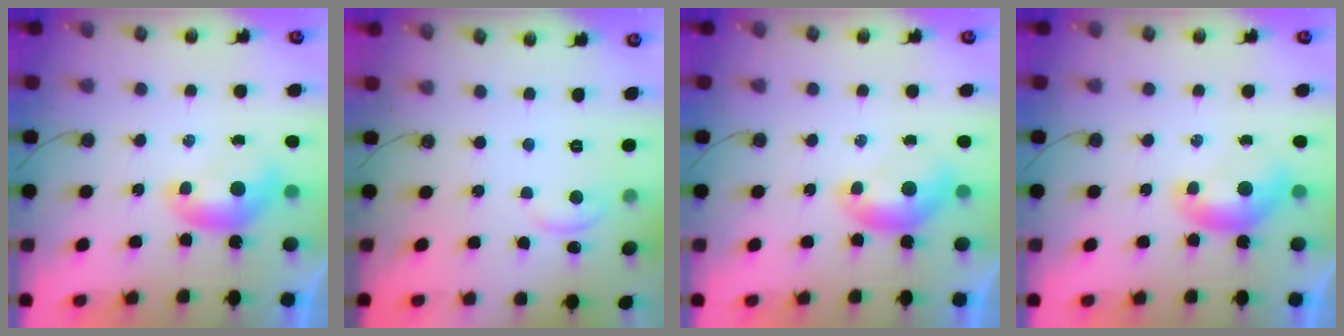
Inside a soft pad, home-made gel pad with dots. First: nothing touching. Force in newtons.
{"total": 1.9, "press": 1.9, "slide": 0.1}
{"total": 0.0}
{"total": 0.0}